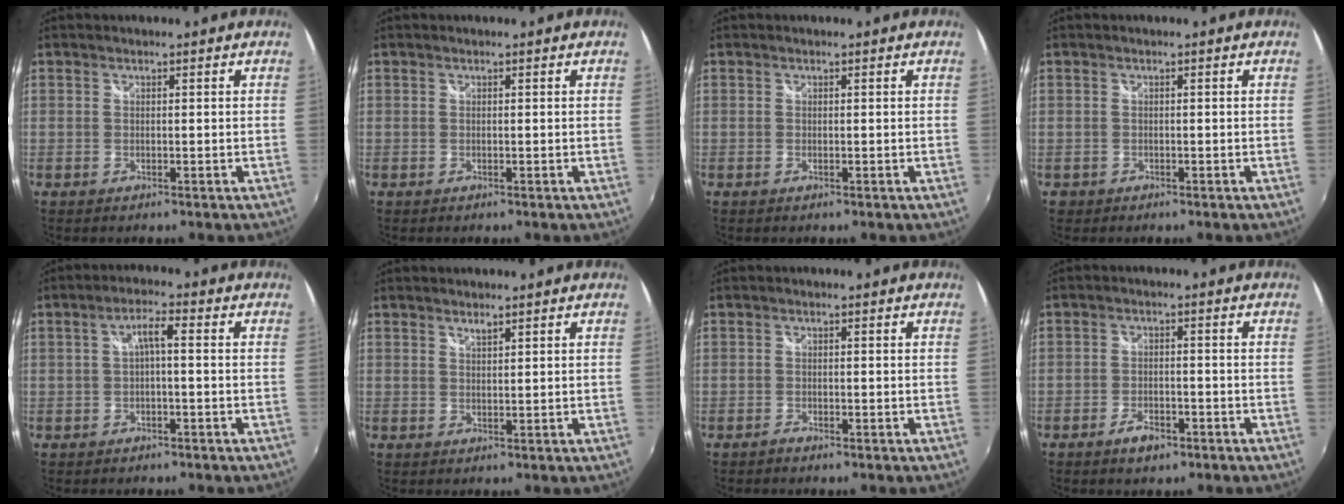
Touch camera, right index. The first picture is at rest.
{"total": 0.0}
{"total": 0.0}
{"total": 1.2, "force": [-0.6, 1.1, 0.1], "torque": [-0.006, 0.000, -0.008]}
{"total": 3.2, "force": [-0.4, 0.5, 3.1], "torque": [-0.059, 0.008, -0.006]}
{"total": 1.2, "force": [1.0, 0.2, 0.6], "torque": [-0.008, 0.000, 0.017]}
{"total": 1.0, "force": [-1.0, 0.3, 0.3], "torque": [-0.008, -0.002, -0.020]}
{"total": 4.1, "force": [-2.8, 2.0, 2.3], "torque": [-0.055, -0.001, -0.048]}